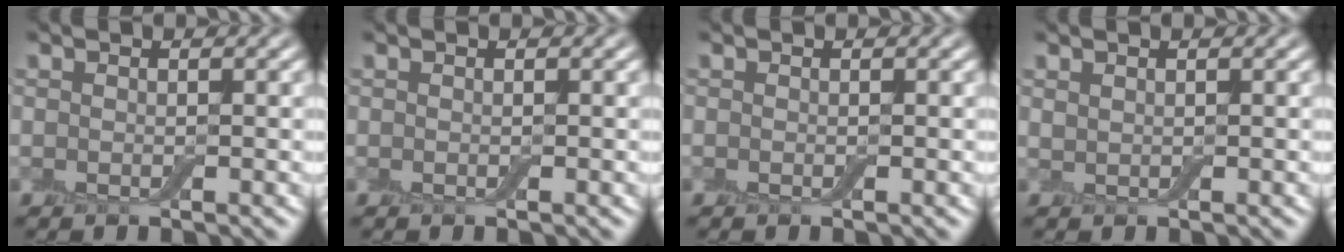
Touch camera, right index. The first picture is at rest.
{"total": 0.0}
{"total": 0.0}
{"total": 0.6, "force": [0.6, 0.2, 0.0], "torque": [-0.003, 0.003, 0.014]}